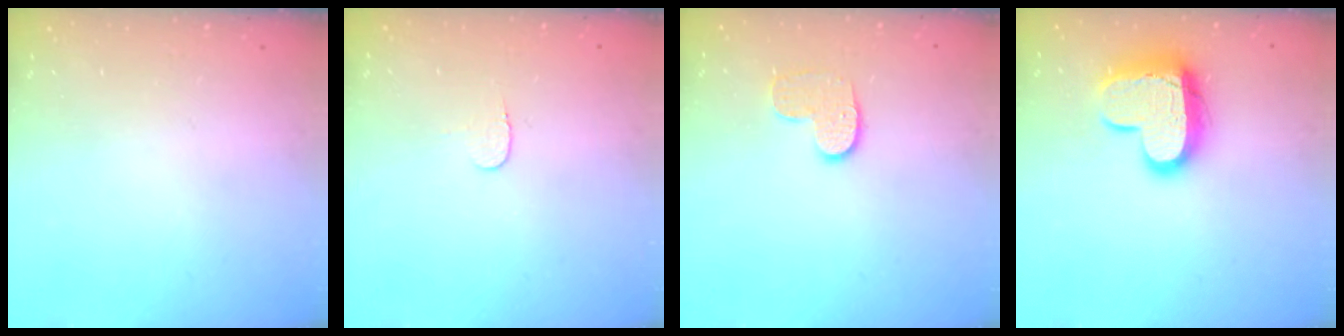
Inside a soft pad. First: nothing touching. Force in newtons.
{"total": 3.7, "press": 3.7, "slide": 0.3}
{"total": 7.3, "press": 7.3, "slide": 0.2}
{"total": 14.9, "press": 14.9, "slide": 1.4}